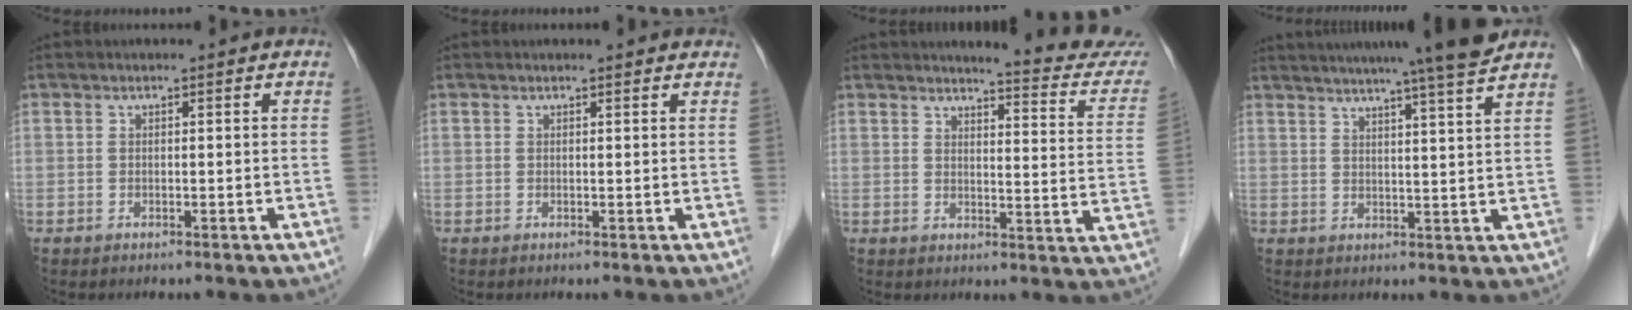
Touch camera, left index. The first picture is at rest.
{"total": 2.9, "force": [2.8, 0.6, 0.6], "torque": [-0.013, 0.010, 0.021]}
{"total": 13.0, "force": [12.7, 0.0, 2.8], "torque": [-0.026, -0.082, 0.127]}
{"total": 15.2, "force": [13.3, -1.7, 7.1], "torque": [-0.120, -0.015, 0.170]}